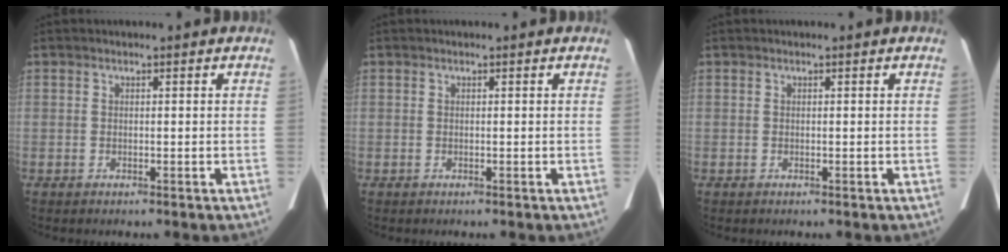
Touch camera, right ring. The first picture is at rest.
{"total": 0.0}
{"total": 0.0}